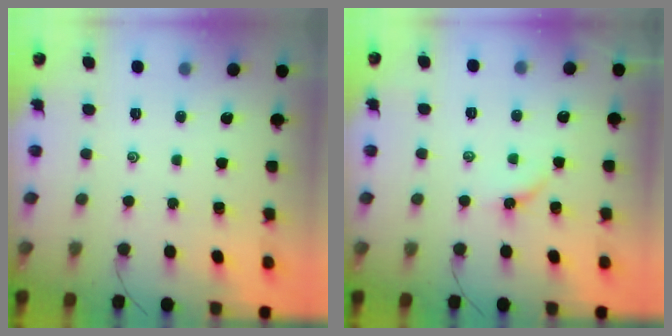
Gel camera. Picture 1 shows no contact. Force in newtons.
{"total": 5.5, "press": 5.5, "slide": 0.6}